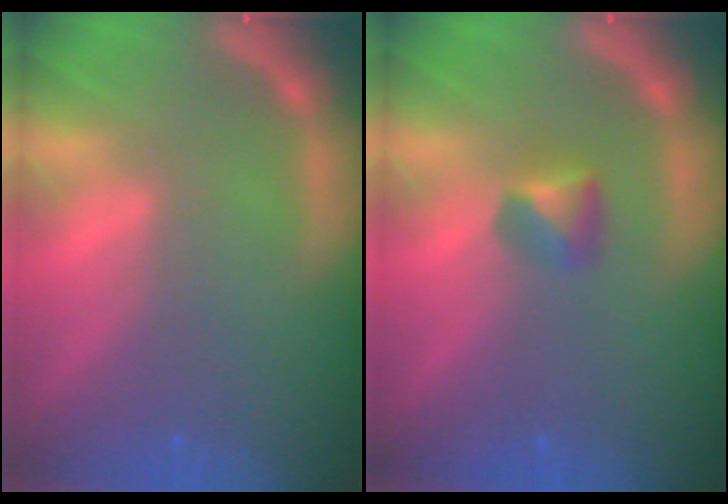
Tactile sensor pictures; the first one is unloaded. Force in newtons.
{"total": 1.9}